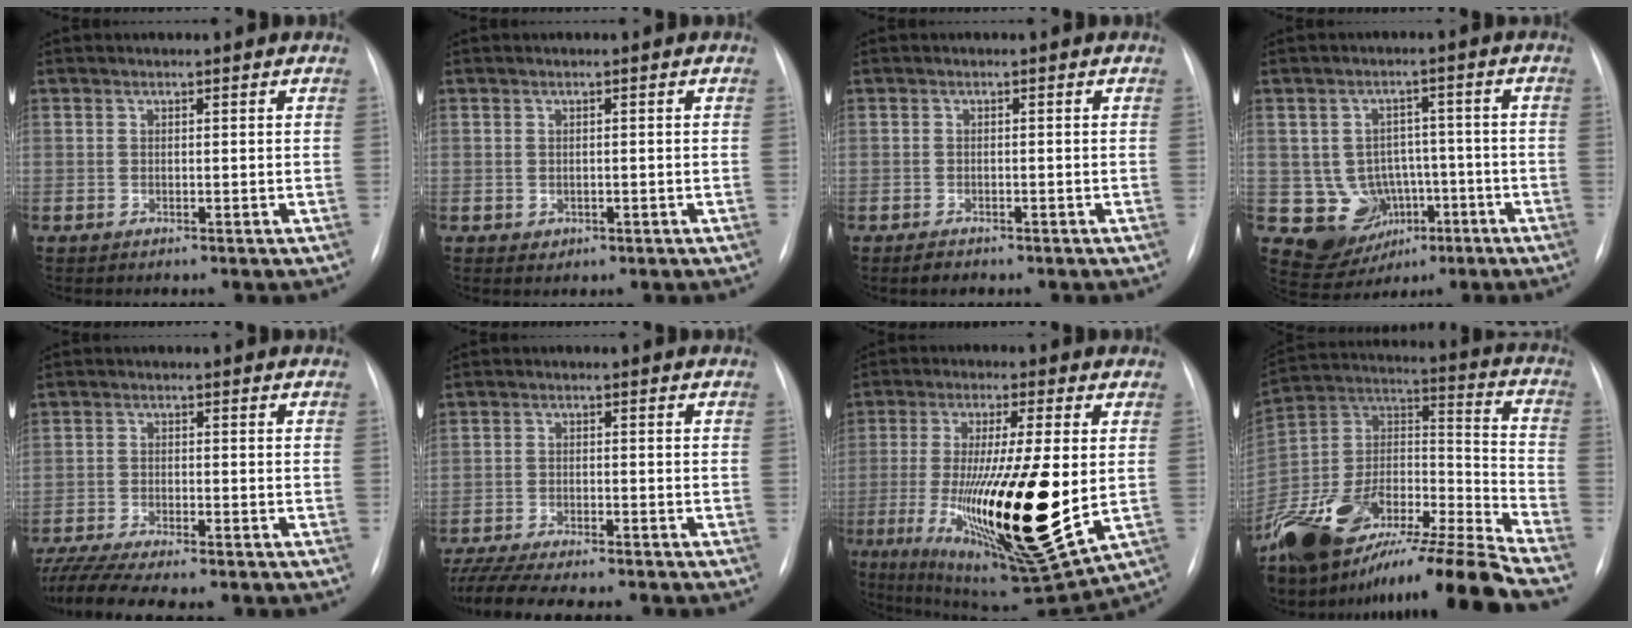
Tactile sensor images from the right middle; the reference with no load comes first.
{"total": 1.0, "force": [-0.2, 0.9, 0.4], "torque": [-0.007, 0.001, 0.003]}
{"total": 1.6, "force": [-1.2, 0.8, 0.6], "torque": [-0.015, 0.000, -0.016]}
{"total": 8.3, "force": [-2.4, 7.5, 2.4], "torque": [-0.036, 0.026, -0.024]}
{"total": 12.1, "force": [-10.3, 1.8, 6.1], "torque": [-0.098, -0.008, -0.156]}
{"total": 15.1, "force": [-13.2, 2.5, 6.9], "torque": [-0.131, -0.018, -0.191]}
{"total": 23.5, "force": [-3.0, 4.2, 22.9], "torque": [-0.392, -0.047, -0.032]}
{"total": 26.6, "force": [-21.8, 1.9, 15.1], "torque": [-0.261, -0.003, -0.387]}